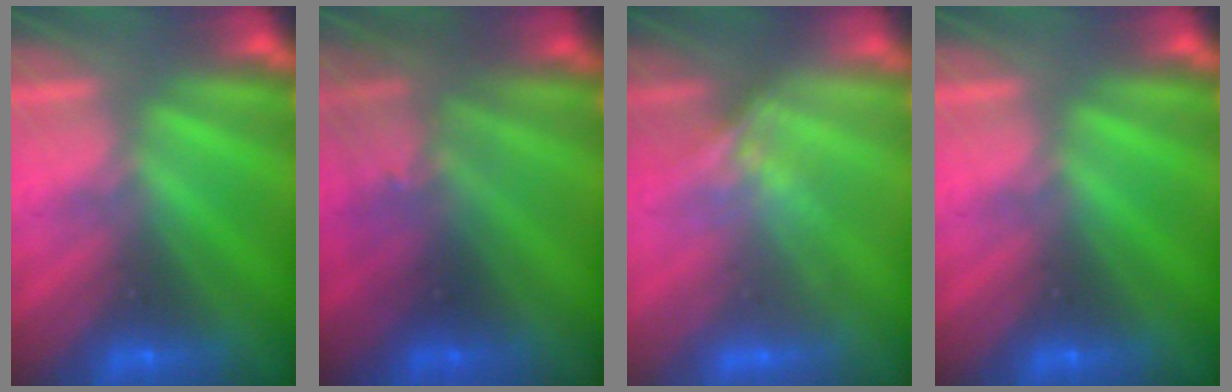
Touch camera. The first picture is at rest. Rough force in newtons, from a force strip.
{"total": 2.8}
{"total": 1.8}
{"total": 0.0}